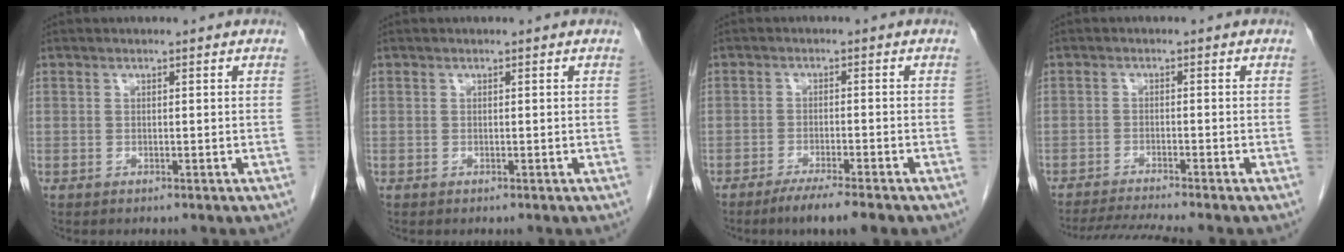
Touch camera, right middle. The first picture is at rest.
{"total": 0.0}
{"total": 5.8, "force": [-4.4, 0.1, 3.9], "torque": [-0.059, -0.012, -0.069]}
{"total": 6.2, "force": [-5.5, -1.5, 2.3], "torque": [-0.037, -0.019, -0.094]}